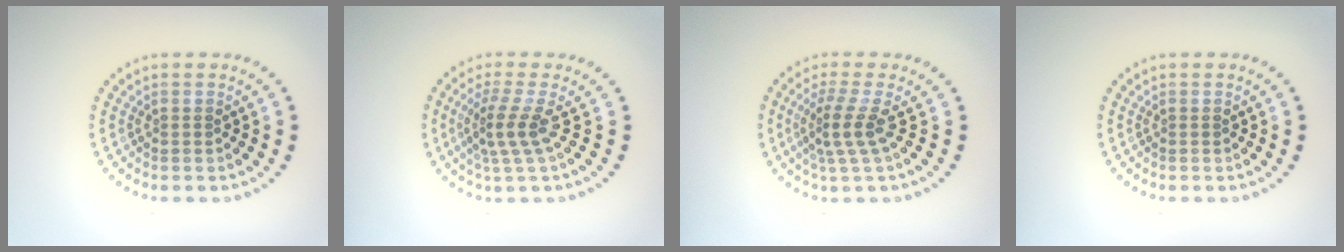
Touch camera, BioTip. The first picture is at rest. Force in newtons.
{"total": 2.7, "press": 1.9, "slide": 2.0}
{"total": 2.9, "press": 2.1, "slide": 2.0}
{"total": 0.0}